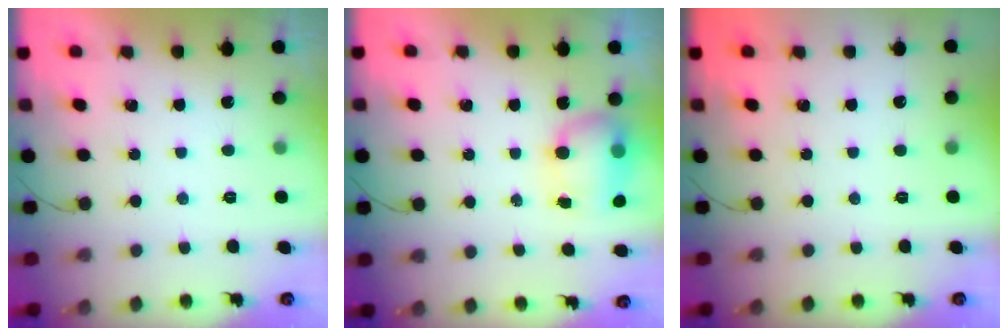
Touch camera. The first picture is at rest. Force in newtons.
{"total": 11.7, "press": 8.7, "slide": 7.8}
{"total": 0.0}